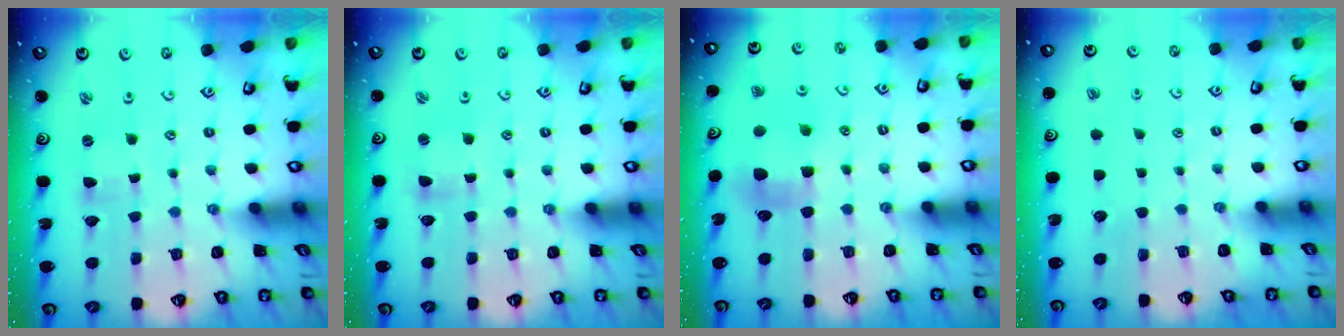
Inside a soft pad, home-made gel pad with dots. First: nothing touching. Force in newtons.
{"total": 1.2, "press": 1.2, "slide": 0.3}
{"total": 7.5, "press": 7.4, "slide": 0.9}
{"total": 0.0}